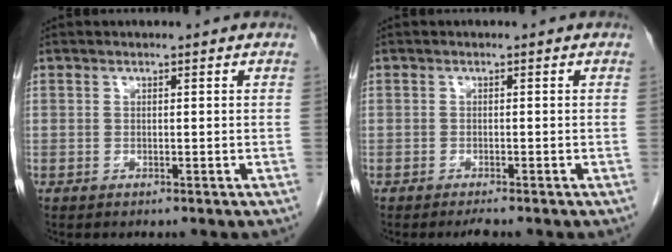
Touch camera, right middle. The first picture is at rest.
{"total": 1.4, "force": [-1.3, 0.0, 0.7], "torque": [-0.012, -0.003, -0.019]}